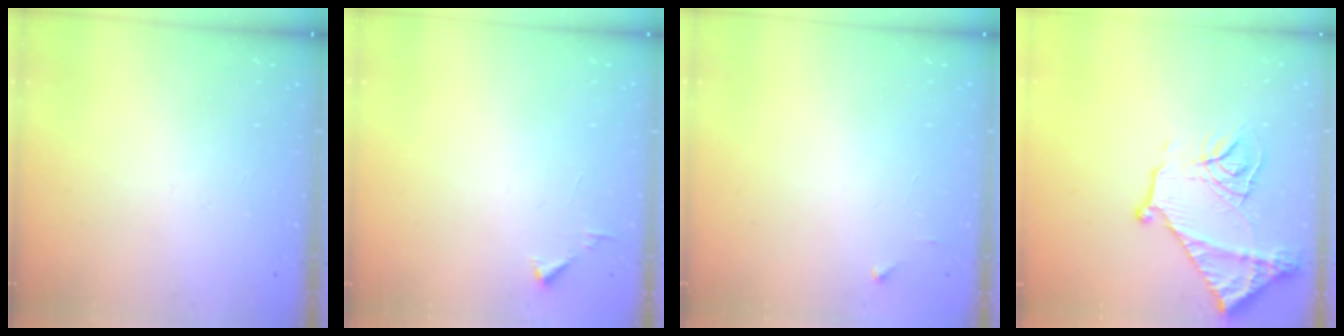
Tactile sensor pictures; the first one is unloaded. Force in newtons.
{"total": 3.3, "press": 3.2, "slide": 0.4}
{"total": 2.0, "press": 2.0, "slide": 0.2}
{"total": 17.6, "press": 17.5, "slide": 1.7}